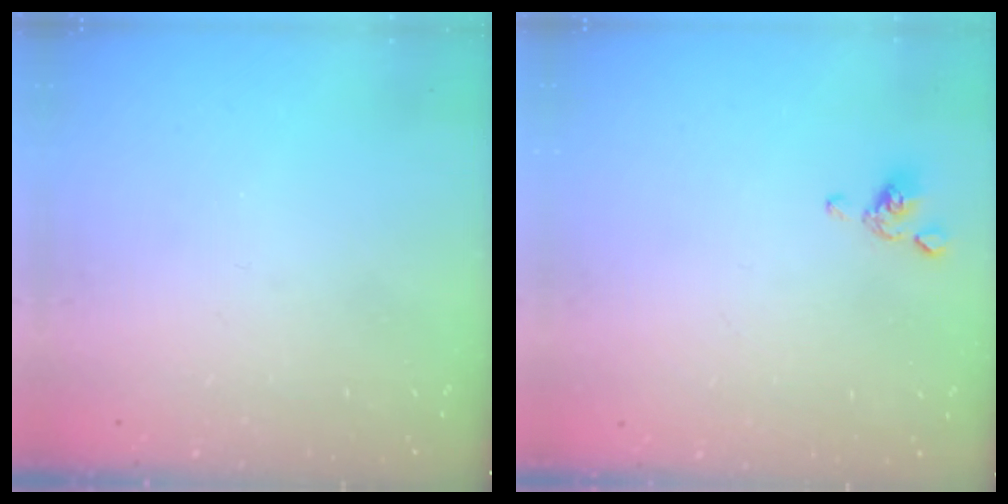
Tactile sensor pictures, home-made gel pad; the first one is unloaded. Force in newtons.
{"total": 2.9, "press": 2.8, "slide": 0.6}